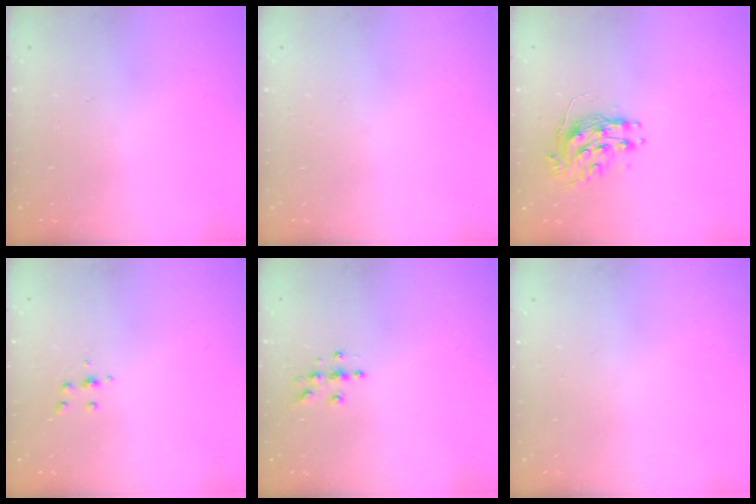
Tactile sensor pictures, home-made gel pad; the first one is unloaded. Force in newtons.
{"total": 0.0}
{"total": 9.2, "press": 9.2, "slide": 0.7}
{"total": 4.1, "press": 4.1, "slide": 0.6}
{"total": 4.0, "press": 3.9, "slide": 0.4}
{"total": 0.0}